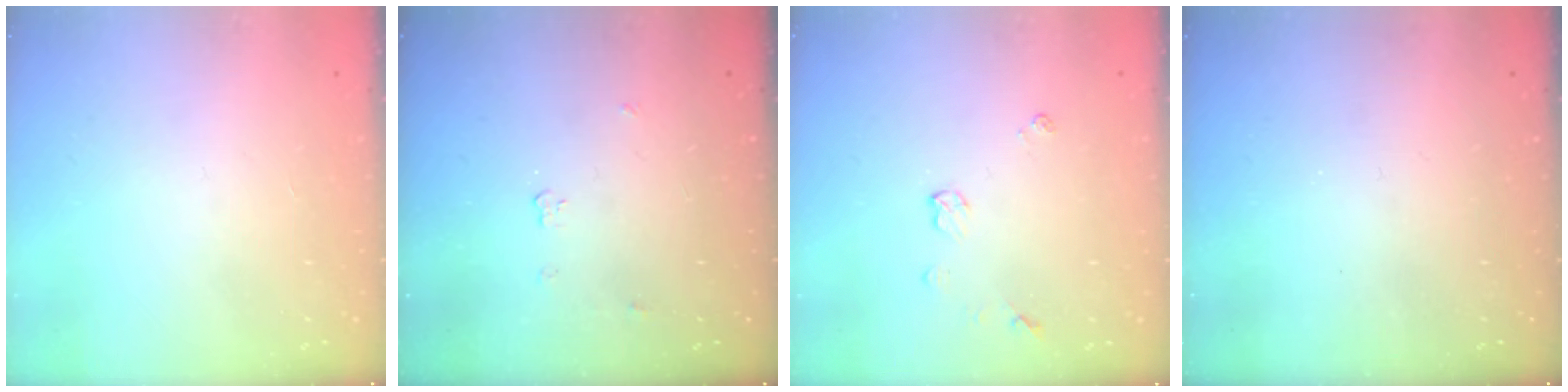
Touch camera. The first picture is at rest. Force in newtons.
{"total": 4.1, "press": 4.1, "slide": 0.3}
{"total": 4.9, "press": 4.9, "slide": 0.6}
{"total": 0.0}